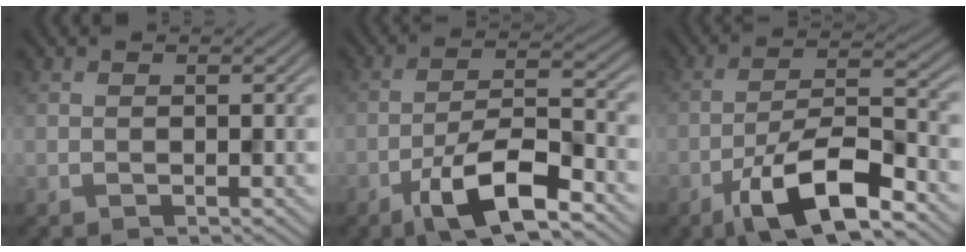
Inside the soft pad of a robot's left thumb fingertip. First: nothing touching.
{"total": 9.8, "force": [-6.0, 2.6, 7.3], "torque": [-0.127, 0.004, -0.115]}
{"total": 11.4, "force": [-6.9, 3.2, 8.5], "torque": [-0.146, 0.003, -0.134]}